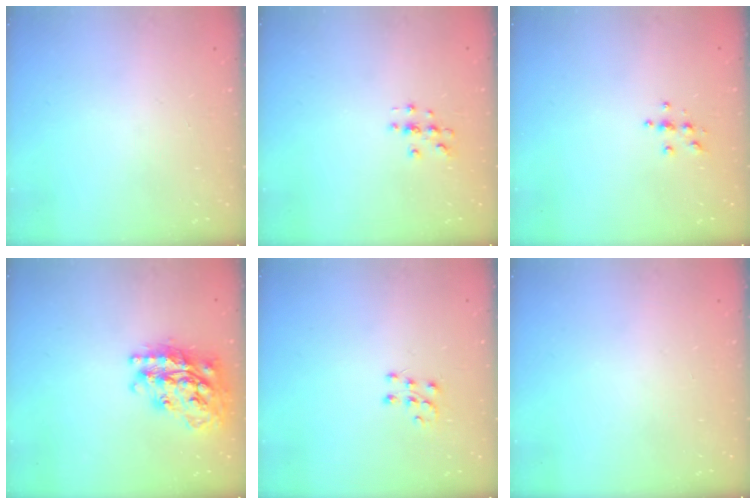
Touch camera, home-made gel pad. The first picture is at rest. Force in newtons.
{"total": 3.0, "press": 3.0, "slide": 0.3}
{"total": 3.9, "press": 3.8, "slide": 0.4}
{"total": 22.9, "press": 22.9, "slide": 1.8}
{"total": 6.0, "press": 5.9, "slide": 0.4}
{"total": 0.0}